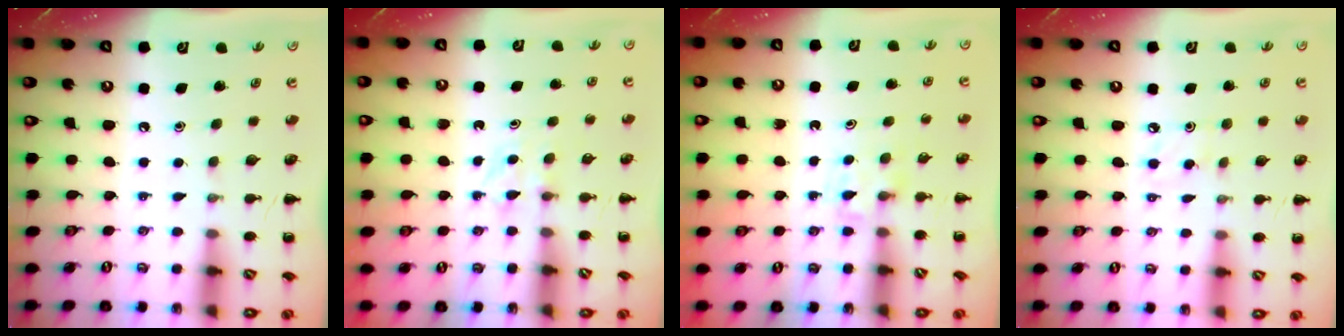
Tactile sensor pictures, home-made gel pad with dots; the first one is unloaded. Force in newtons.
{"total": 2.8, "press": 2.6, "slide": 1.0}
{"total": 3.8, "press": 3.6, "slide": 1.3}
{"total": 4.0, "press": 3.8, "slide": 1.1}